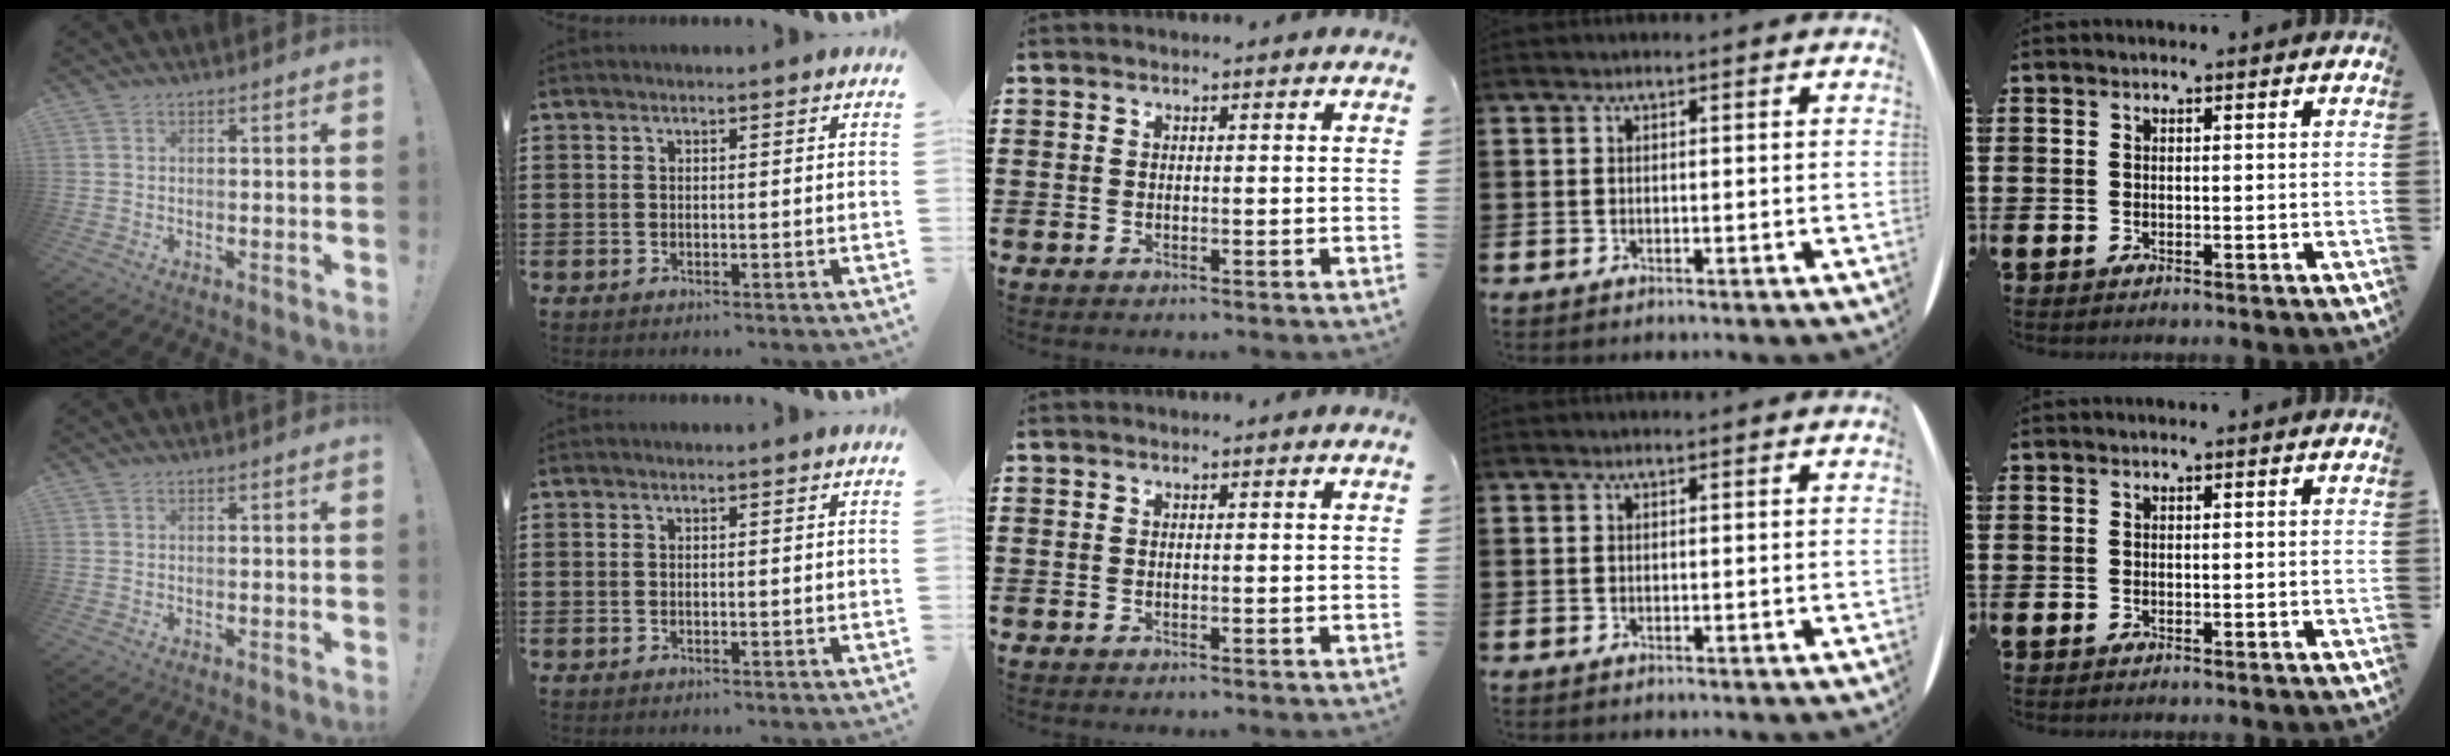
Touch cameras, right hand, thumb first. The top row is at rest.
{}